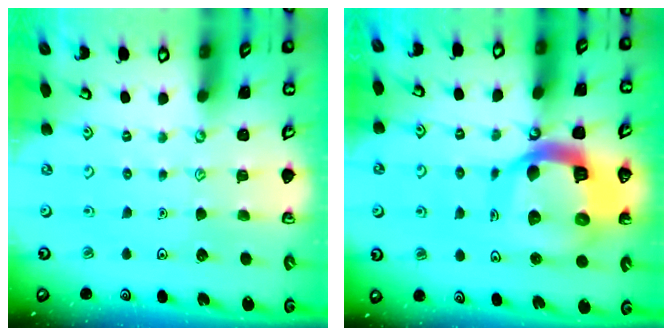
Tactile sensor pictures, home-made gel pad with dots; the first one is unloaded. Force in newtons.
{"total": 18.0, "press": 17.9, "slide": 1.9}